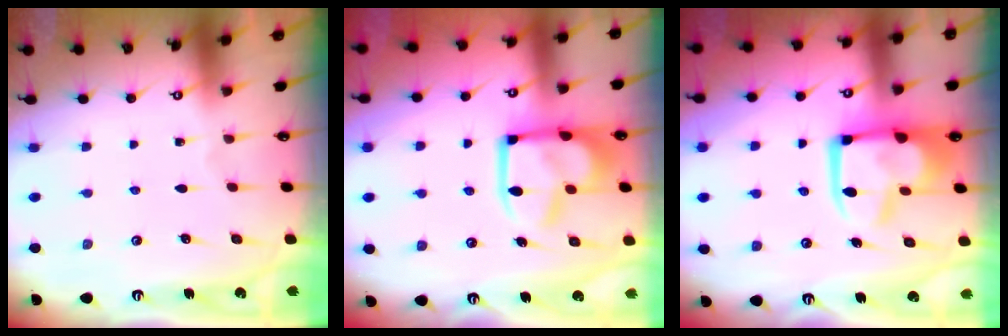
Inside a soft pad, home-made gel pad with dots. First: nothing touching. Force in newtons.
{"total": 14.5, "press": 14.4, "slide": 1.8}
{"total": 15.0, "press": 14.9, "slide": 1.6}